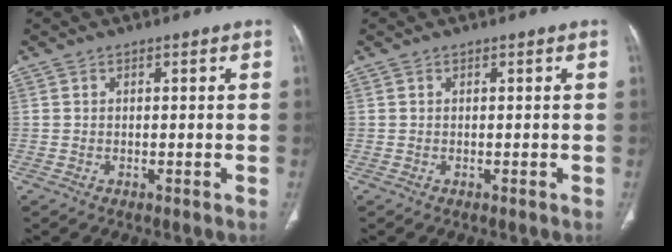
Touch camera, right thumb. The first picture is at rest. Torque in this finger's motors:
{"motor_torque": [0.00, 0.00, 0.00, 0.00, 0.00]}